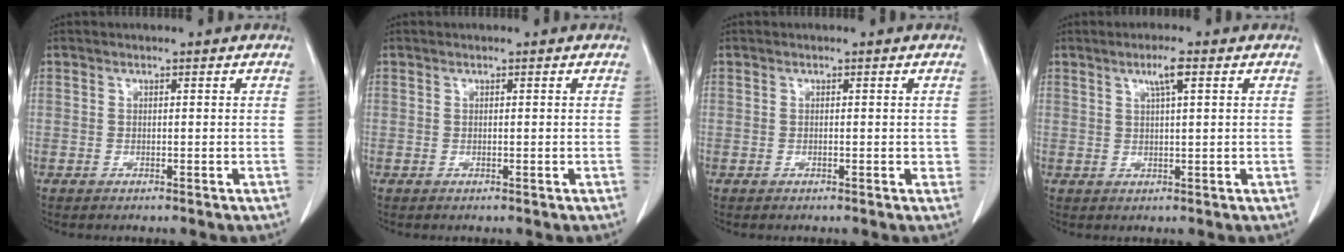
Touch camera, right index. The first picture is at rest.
{"total": 0.0}
{"total": 1.8, "force": [-0.1, 1.0, 1.4], "torque": [-0.025, 0.002, -0.001]}
{"total": 3.6, "force": [1.7, 0.5, 3.1], "torque": [-0.058, 0.003, 0.032]}